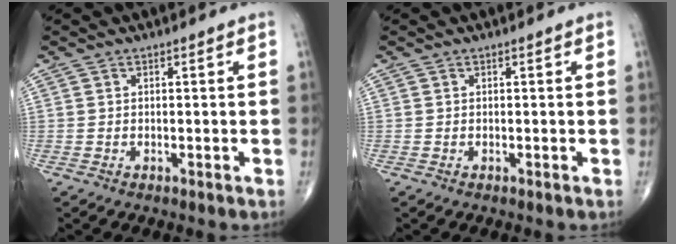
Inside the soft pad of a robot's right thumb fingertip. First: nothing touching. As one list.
[{"total": 0.0}]